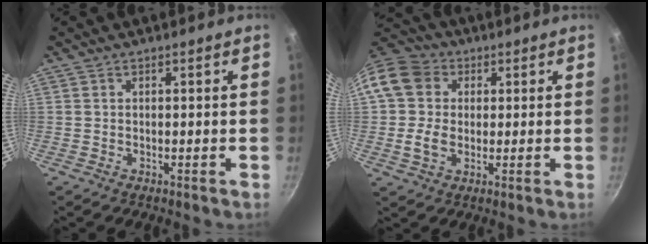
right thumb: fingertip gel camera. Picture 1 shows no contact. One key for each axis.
{"total": 11.9, "fx": 1.7, "fy": 9.8, "fz": 6.4, "tx": -0.105, "ty": 0.016, "tz": 0.017}